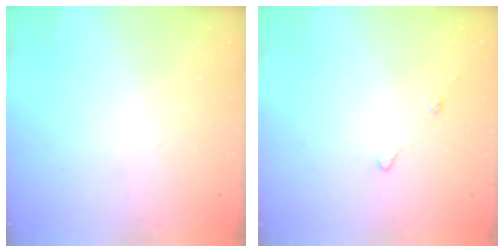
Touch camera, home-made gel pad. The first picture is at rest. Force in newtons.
{"total": 5.5, "press": 5.5, "slide": 0.7}